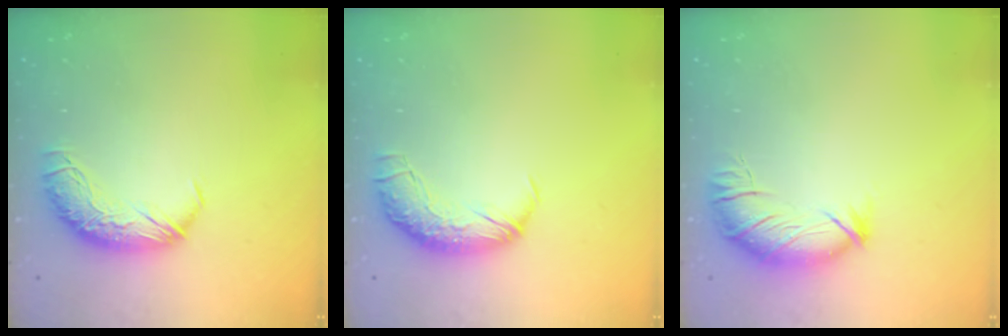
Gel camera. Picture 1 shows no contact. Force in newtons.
{"total": 2.3, "press": 1.0, "slide": 2.1}
{"total": 3.8, "press": 3.8, "slide": 0.4}